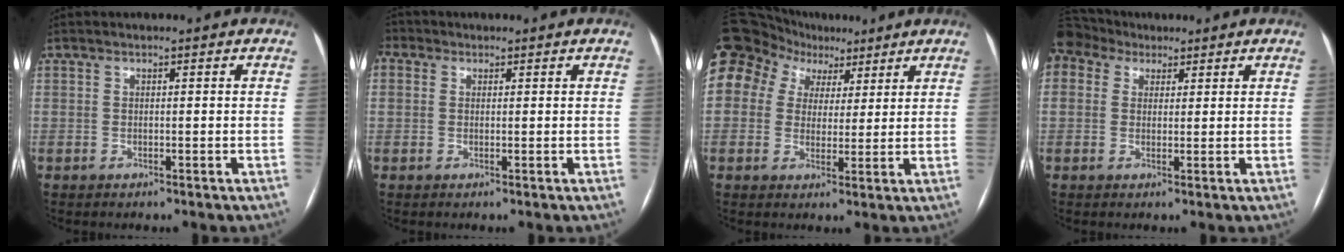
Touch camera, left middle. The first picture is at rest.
{"total": 2.1, "force": [0.7, 1.9, 0.7], "torque": [-0.032, 0.013, 0.018]}
{"total": 23.5, "force": [12.1, 17.9, 9.1], "torque": [-0.296, 0.100, 0.229]}
{"total": 5.3, "force": [3.9, 3.5, 1.1], "torque": [-0.033, 0.035, 0.082]}